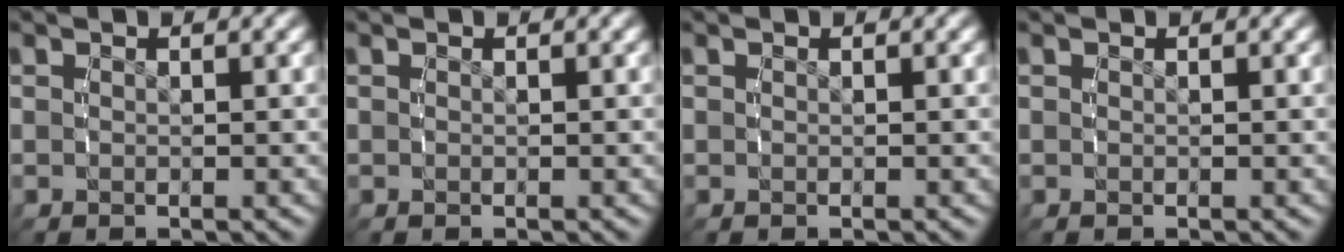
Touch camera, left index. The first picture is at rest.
{"total": 0.0}
{"total": 0.0}
{"total": 0.0}